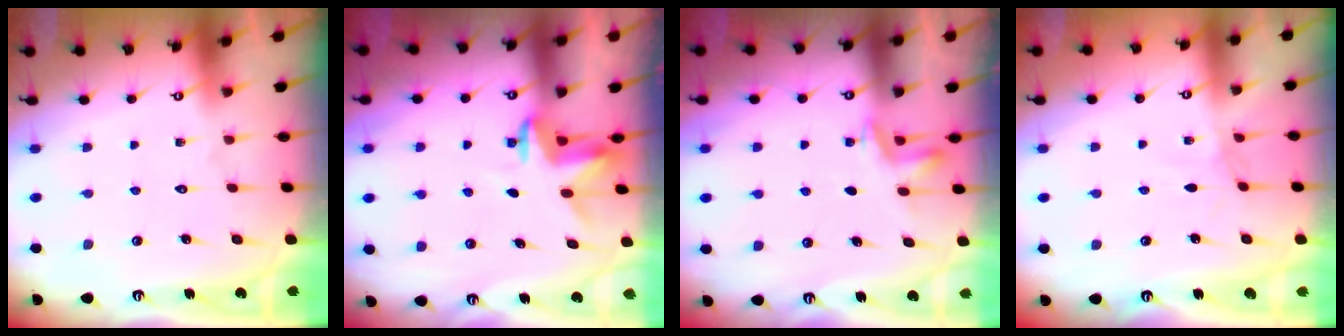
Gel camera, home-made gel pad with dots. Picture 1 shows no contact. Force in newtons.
{"total": 3.5, "press": 3.5, "slide": 0.3}
{"total": 3.6, "press": 3.4, "slide": 0.9}
{"total": 0.0}